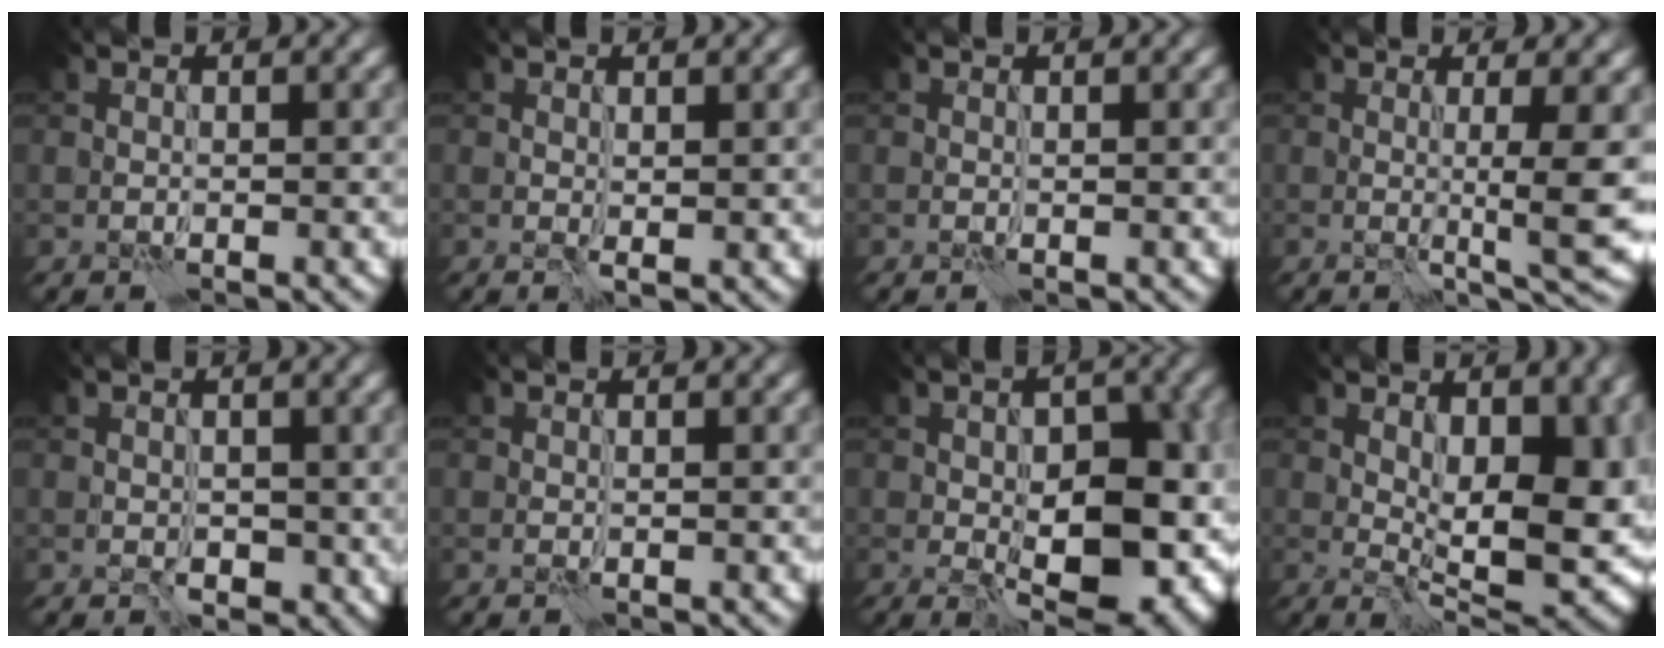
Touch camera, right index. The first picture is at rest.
{"total": 0.9, "force": [0.2, 0.2, 0.9], "torque": [-0.015, -0.002, 0.007]}
{"total": 0.0}
{"total": 4.9, "force": [-0.1, 0.3, 4.9], "torque": [-0.071, -0.006, 0.000]}
{"total": 1.9, "force": [-0.3, 1.4, 1.3], "torque": [-0.016, -0.006, -0.002]}
{"total": 0.0}
{"total": 11.0, "force": [-2.1, 5.5, 9.3], "torque": [-0.118, -0.001, -0.030]}
{"total": 12.0, "force": [1.2, 5.7, 10.4], "torque": [-0.144, -0.006, 0.027]}